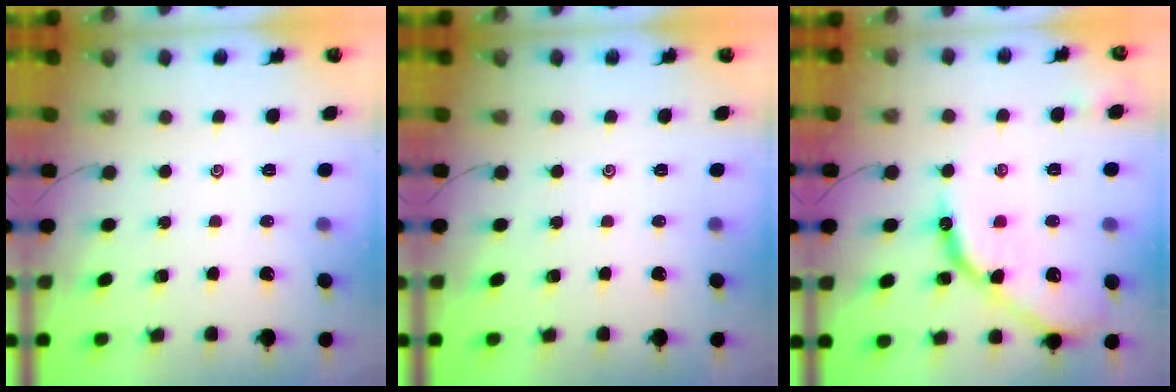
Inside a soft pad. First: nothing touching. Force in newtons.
{"total": 0.0}
{"total": 13.8, "press": 13.7, "slide": 1.2}